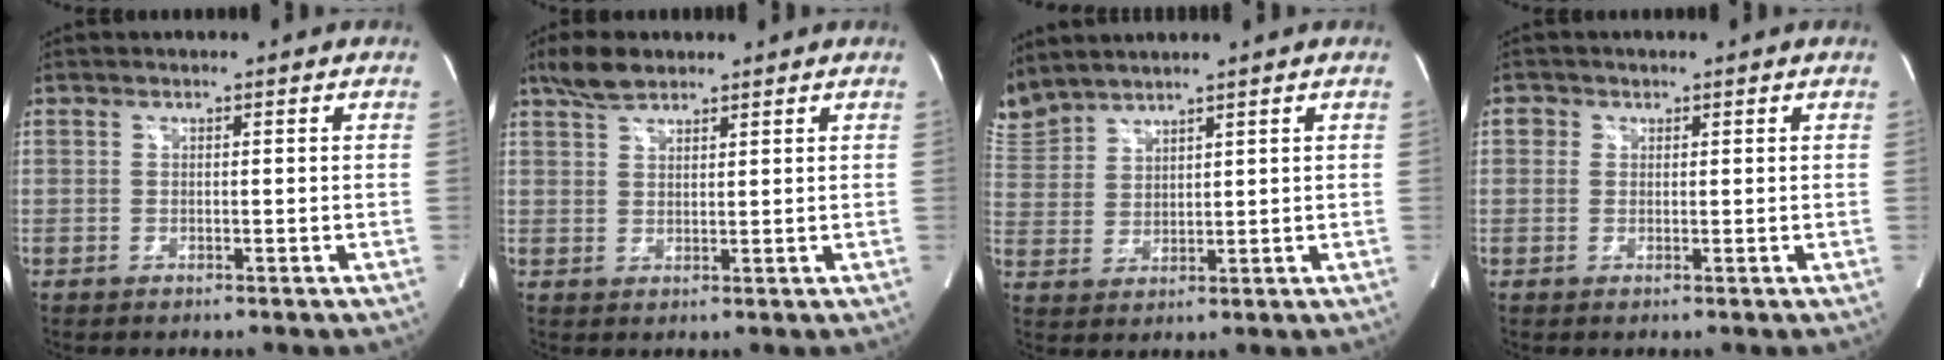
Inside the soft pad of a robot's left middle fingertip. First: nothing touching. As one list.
[{"total": 4.4, "force": [3.6, 1.7, 2.0], "torque": [-0.050, 0.009, 0.072]}, {"total": 6.7, "force": [6.5, 1.0, 1.1], "torque": [-0.047, 0.018, 0.144]}, {"total": 1.4, "force": [0.6, 1.2, 0.2], "torque": [0.005, 0.001, 0.005]}]